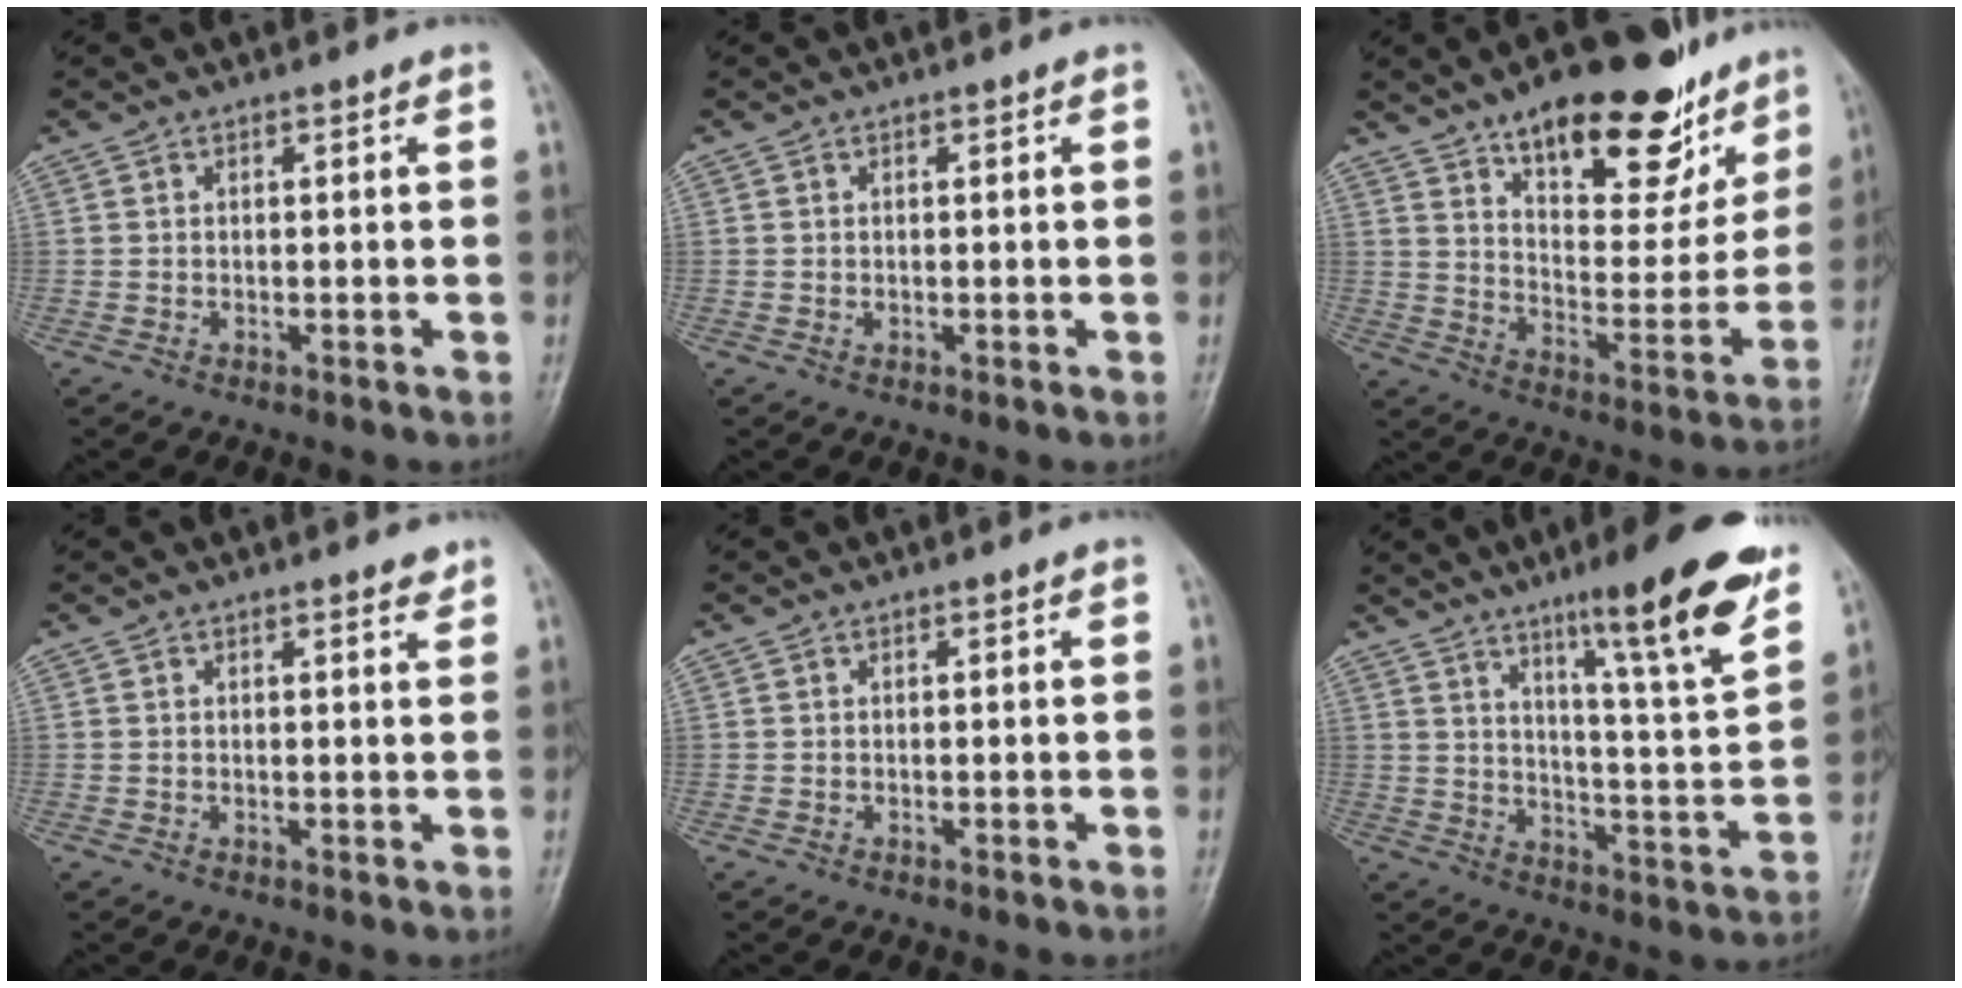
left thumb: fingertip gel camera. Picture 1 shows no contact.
{"total": 0.5, "force": [0.1, 0.4, 0.3], "torque": [-0.001, 0.000, 0.002]}
{"total": 23.8, "force": [15.3, 9.9, 15.3], "torque": [-0.167, -0.064, 0.232]}
{"total": 1.6, "force": [1.3, 0.5, 0.8], "torque": [-0.007, -0.008, 0.015]}
{"total": 0.0}
{"total": 17.8, "force": [11.2, 2.0, 13.6], "torque": [-0.177, -0.060, 0.169]}